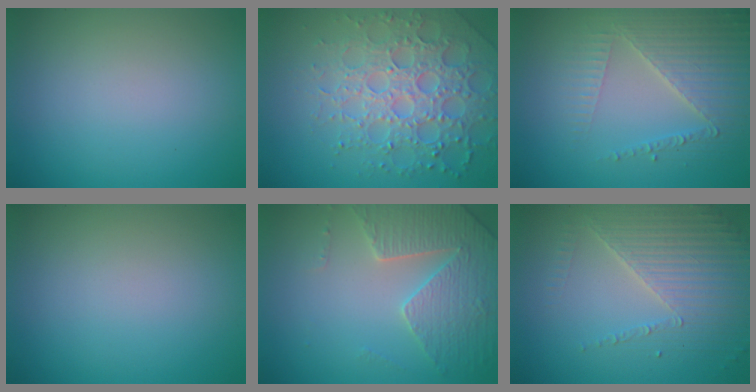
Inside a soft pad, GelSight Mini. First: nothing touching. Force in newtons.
{"total": 5.4, "press": 5.2, "slide": 1.5}
{"total": 4.1, "press": 4.0, "slide": 0.6}
{"total": 0.0}
{"total": 4.4, "press": 4.0, "slide": 1.8}
{"total": 4.1, "press": 3.7, "slide": 1.8}